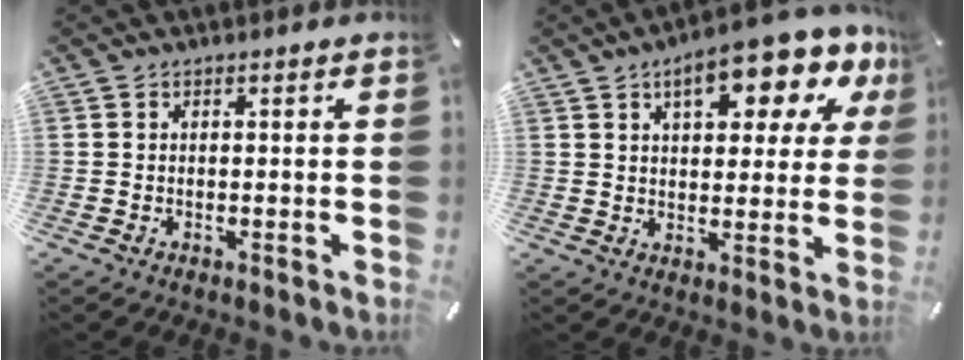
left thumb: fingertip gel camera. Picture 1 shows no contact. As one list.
[{"total": 14.6, "force": [7.8, 6.8, 10.4], "torque": [-0.137, -0.033, 0.124]}]